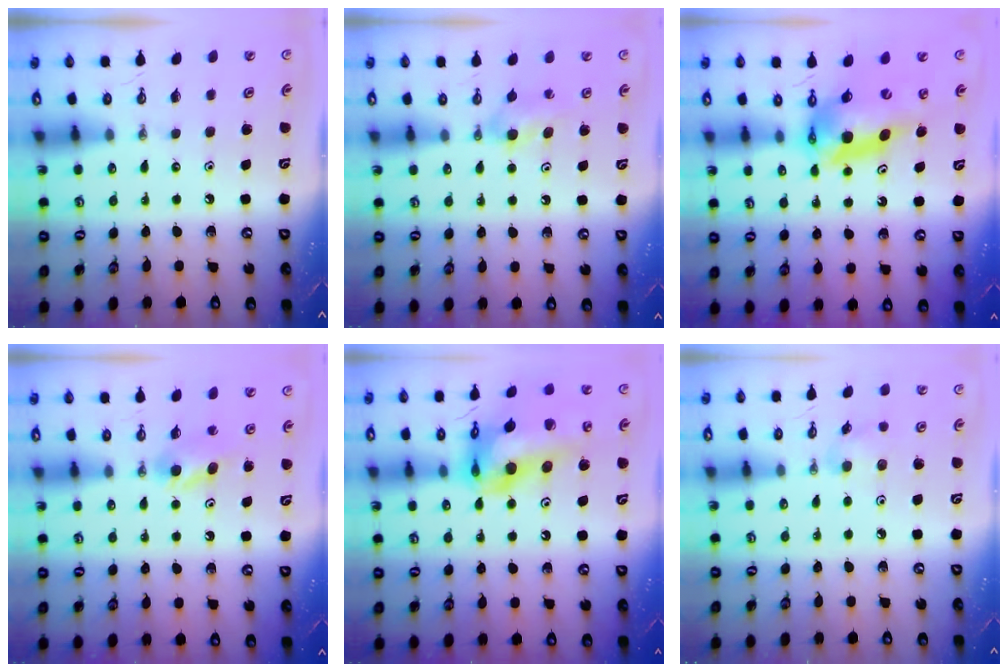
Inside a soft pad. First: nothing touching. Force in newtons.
{"total": 4.7, "press": 4.7, "slide": 0.2}
{"total": 12.3, "press": 12.2, "slide": 1.0}
{"total": 4.7, "press": 4.6, "slide": 1.1}
{"total": 20.8, "press": 20.6, "slide": 2.3}
{"total": 5.8, "press": 5.7, "slide": 1.1}